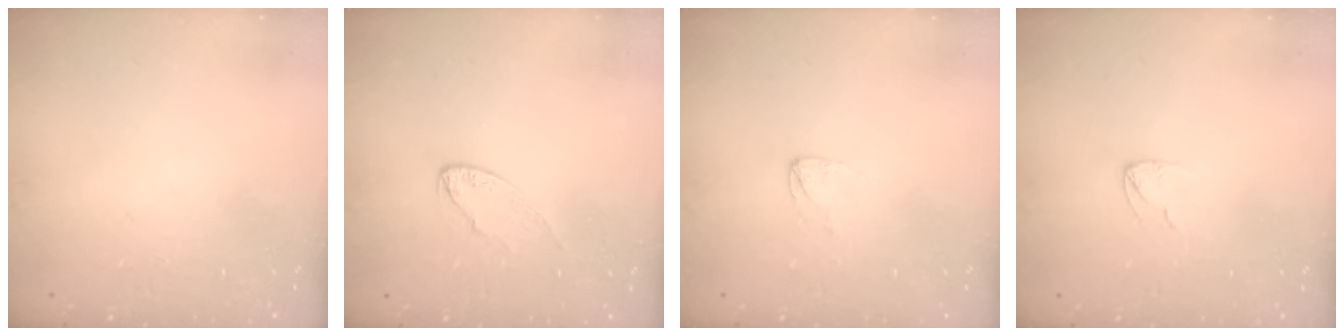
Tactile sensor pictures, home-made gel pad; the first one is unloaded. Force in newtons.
{"total": 6.3, "press": 6.3, "slide": 0.4}
{"total": 3.0, "press": 3.0, "slide": 0.1}
{"total": 2.9, "press": 2.9, "slide": 0.3}